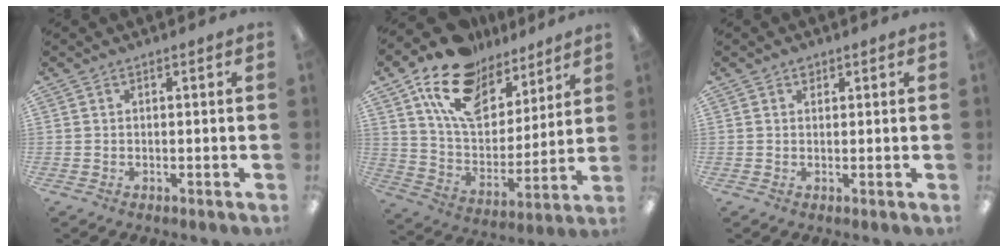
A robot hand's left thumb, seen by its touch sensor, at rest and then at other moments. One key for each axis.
{"total": 18.5, "fx": 12.7, "fy": 10.2, "fz": 8.8, "tx": -0.169, "ty": -0.068, "tz": 0.230}
{"total": 1.5, "fx": 1.0, "fy": 1.0, "fz": 0.3, "tx": 0.010, "ty": -0.005, "tz": 0.016}